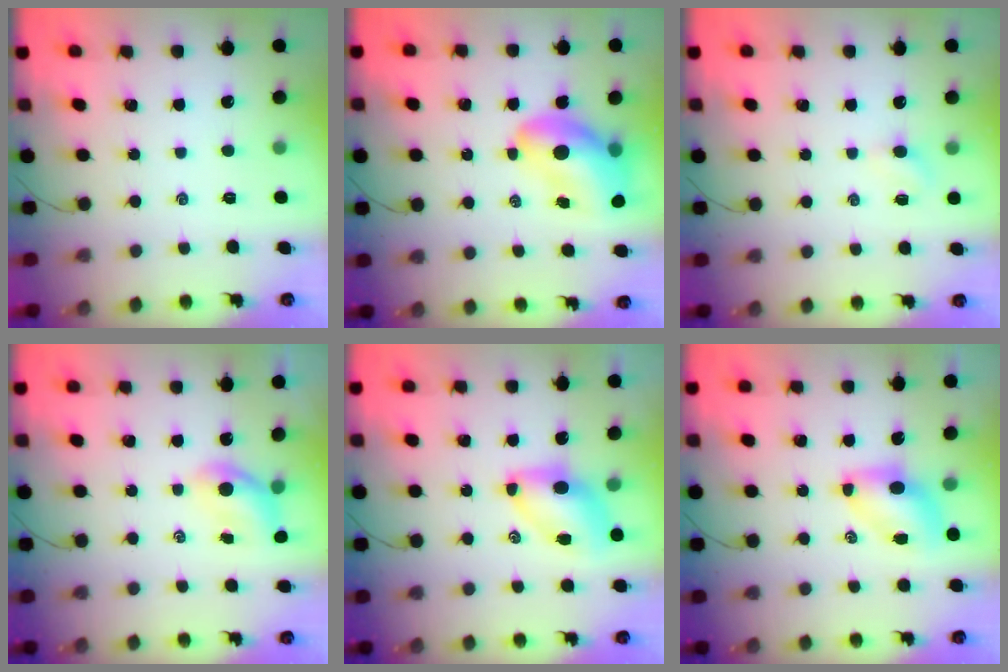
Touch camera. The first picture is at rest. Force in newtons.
{"total": 13.2, "press": 12.7, "slide": 3.9}
{"total": 2.8, "press": 2.6, "slide": 1.0}
{"total": 4.8, "press": 4.8, "slide": 0.6}
{"total": 7.2, "press": 7.1, "slide": 1.1}
{"total": 6.6, "press": 6.6, "slide": 0.9}